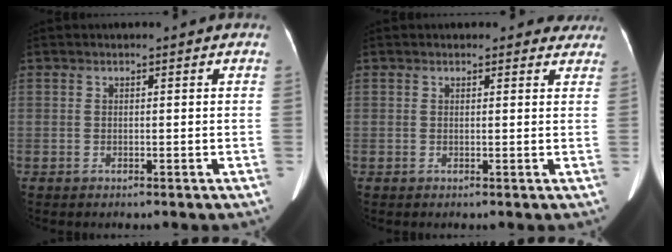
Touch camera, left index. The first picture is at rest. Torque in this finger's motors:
{"motor_torque": [0.32, -0.39, 0.08, -0.01]}